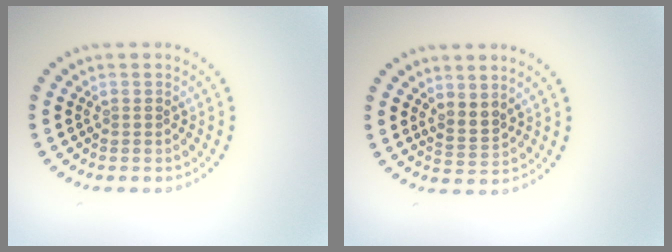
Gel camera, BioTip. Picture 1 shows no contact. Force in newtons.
{"total": 2.0, "press": 1.5, "slide": 1.4}